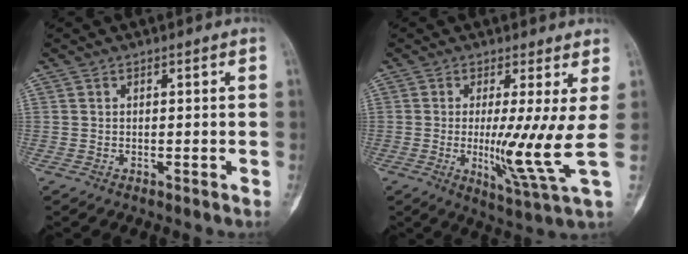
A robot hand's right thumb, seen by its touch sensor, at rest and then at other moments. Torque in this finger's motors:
{"motor_torque": [1.62, 1.59, 0.73, 0.11, 0.21]}